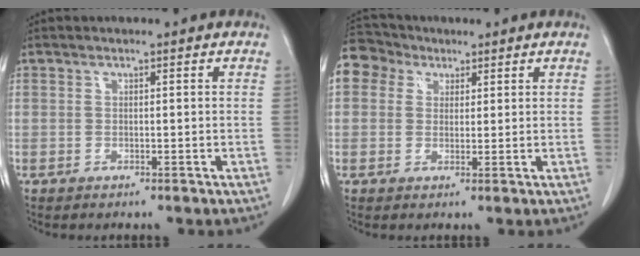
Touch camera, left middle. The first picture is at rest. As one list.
[{"total": 8.3, "force": [4.3, 6.8, 2.2], "torque": [-0.054, 0.042, 0.086]}]